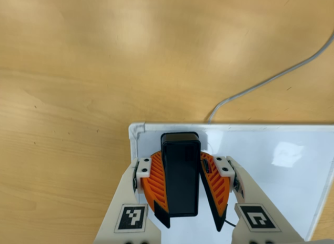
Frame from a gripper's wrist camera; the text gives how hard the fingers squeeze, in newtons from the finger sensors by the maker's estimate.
{"total": 12.6, "left": 14.6, "right": 10.7}